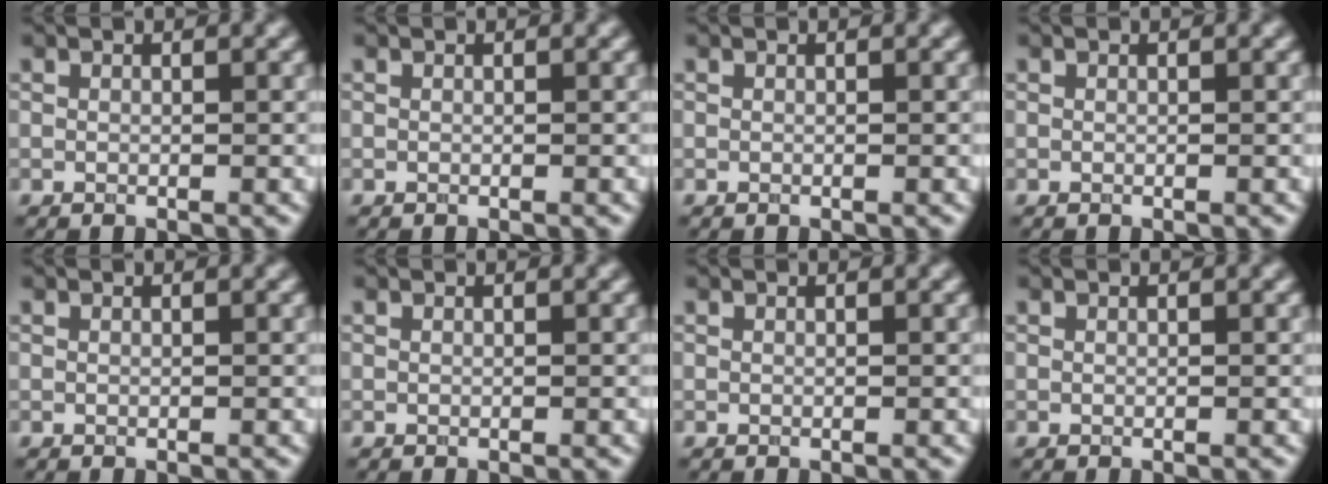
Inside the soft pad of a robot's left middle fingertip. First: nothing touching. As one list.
[{"total": 0.0}, {"total": 0.0}, {"total": 0.0}, {"total": 0.0}, {"total": 0.0}, {"total": 0.0}, {"total": 0.0}]